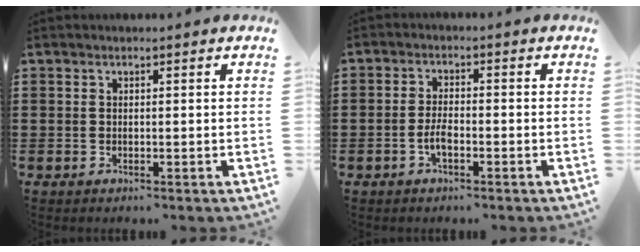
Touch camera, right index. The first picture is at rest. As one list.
[{"total": 2.7, "force": [-1.3, 1.1, 2.1], "torque": [-0.054, -0.001, -0.028]}]